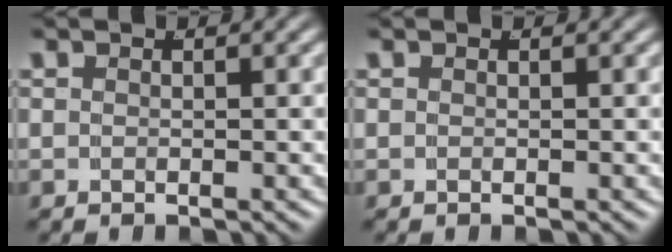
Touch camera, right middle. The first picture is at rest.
{"total": 0.0}